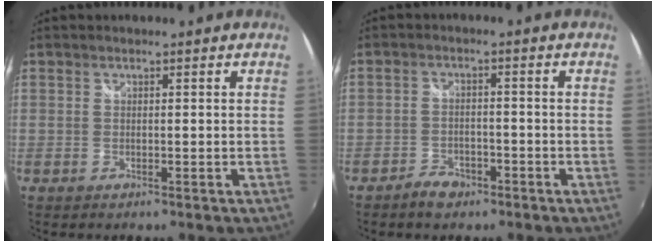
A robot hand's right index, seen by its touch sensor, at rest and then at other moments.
{"total": 4.5, "force": [-3.3, 2.5, 1.6], "torque": [-0.048, 0.006, -0.055]}